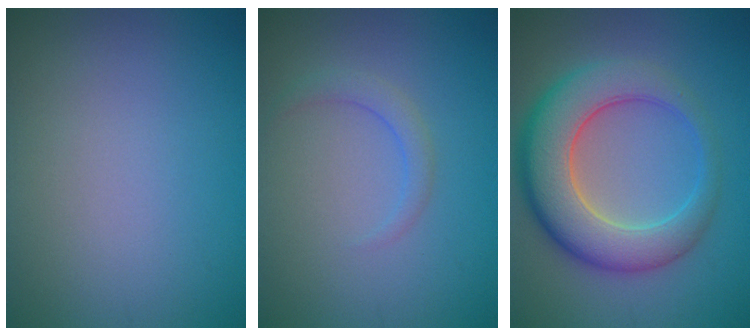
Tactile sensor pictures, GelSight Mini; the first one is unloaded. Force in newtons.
{"total": 1.5, "press": 1.5, "slide": 0.1}
{"total": 8.4, "press": 8.4, "slide": 0.3}